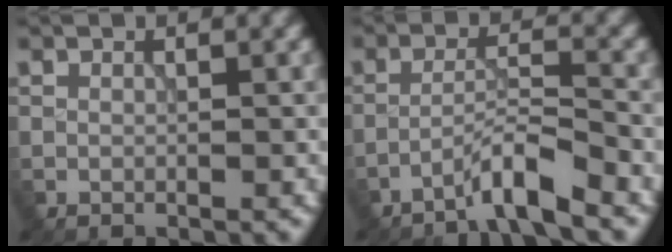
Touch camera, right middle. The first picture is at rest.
{"total": 3.4, "force": [-2.7, -0.1, 2.1], "torque": [-0.035, 0.012, -0.060]}